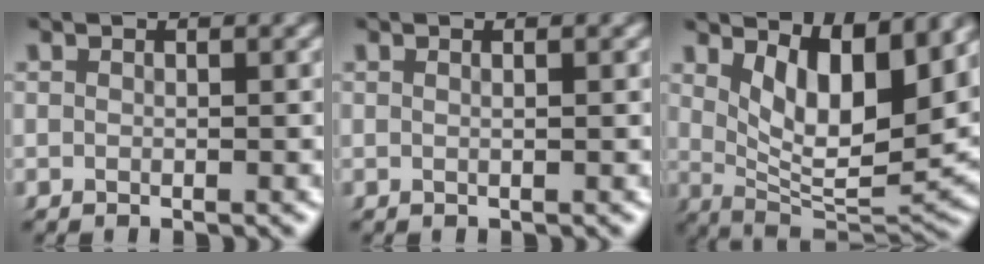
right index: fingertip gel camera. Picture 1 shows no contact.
{"total": 0.6, "force": [0.0, -0.3, 0.6], "torque": [-0.009, 0.000, 0.001]}
{"total": 9.6, "force": [2.7, 4.5, 8.0], "torque": [-0.128, -0.021, 0.049]}